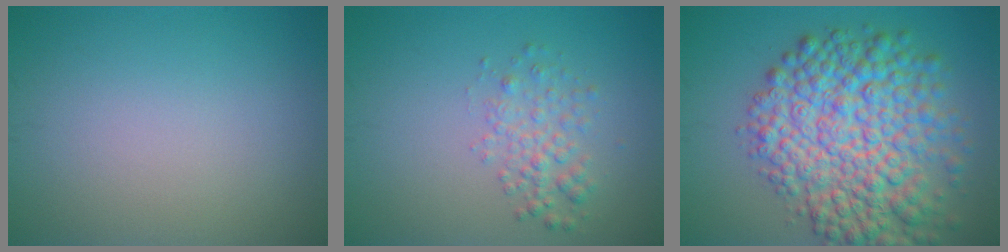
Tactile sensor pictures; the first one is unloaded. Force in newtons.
{"total": 2.4, "press": 2.4, "slide": 0.1}
{"total": 10.8, "press": 10.8, "slide": 0.2}